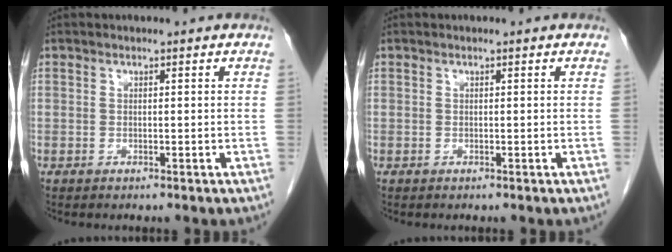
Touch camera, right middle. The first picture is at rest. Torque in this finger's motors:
{"motor_torque": [0.00, 0.00, 0.00, 0.00]}